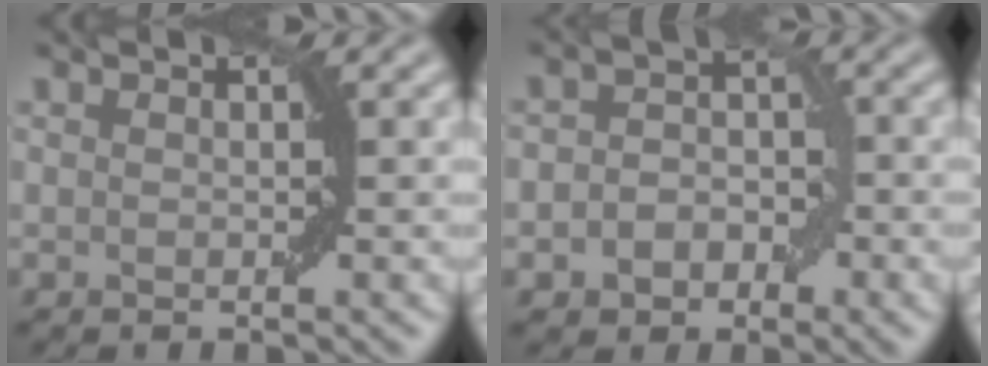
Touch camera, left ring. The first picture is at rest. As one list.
[{"total": 3.5, "force": [-1.3, 2.7, 1.8], "torque": [-0.007, 0.001, -0.031]}]